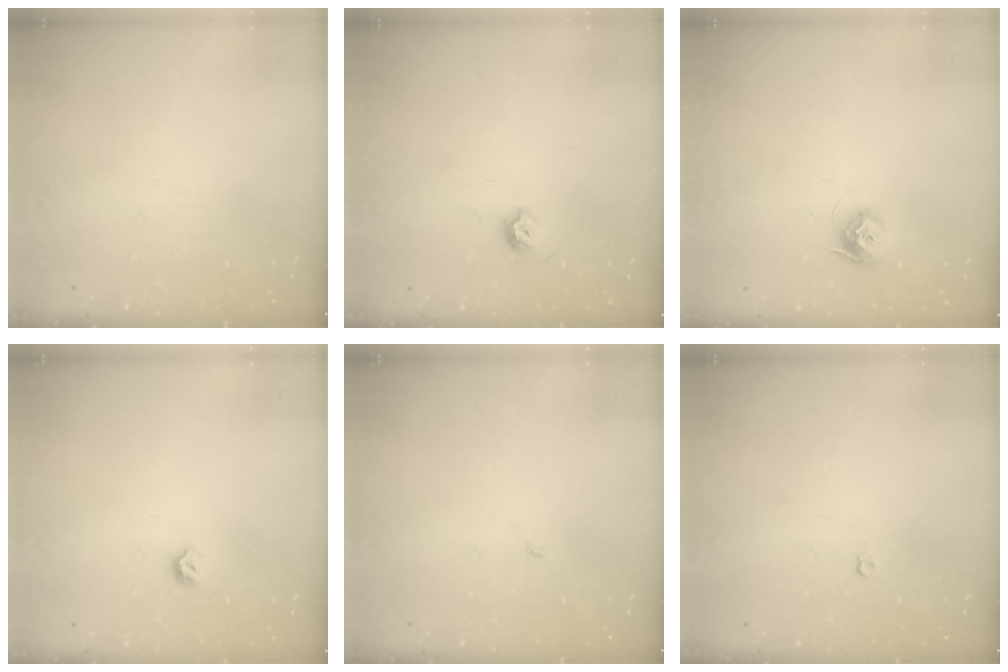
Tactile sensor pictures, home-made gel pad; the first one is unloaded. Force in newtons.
{"total": 5.5, "press": 5.4, "slide": 0.9}
{"total": 8.7, "press": 8.7, "slide": 0.1}
{"total": 3.4, "press": 3.3, "slide": 0.5}
{"total": 1.9, "press": 1.9, "slide": 0.2}
{"total": 3.6, "press": 3.6, "slide": 0.6}